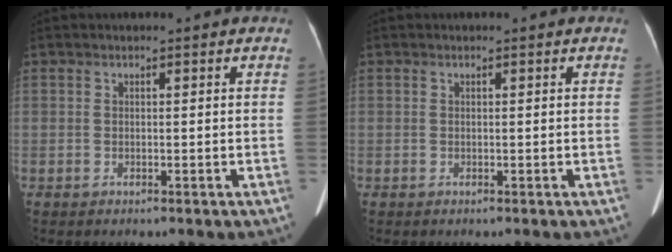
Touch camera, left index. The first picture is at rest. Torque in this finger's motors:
{"motor_torque": [0.00, 0.00, 0.00, 0.00]}